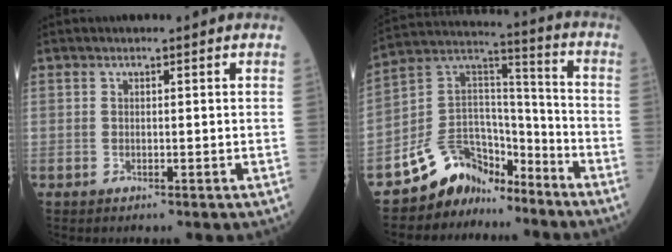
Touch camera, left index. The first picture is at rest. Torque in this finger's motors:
{"motor_torque": [1.01, 1.13, 0.21, 0.03]}